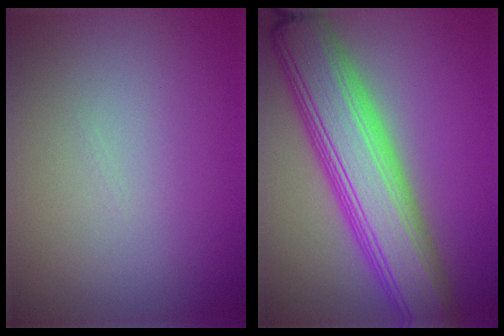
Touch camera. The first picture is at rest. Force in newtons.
{"total": 9.7, "press": 9.7, "slide": 0.5}